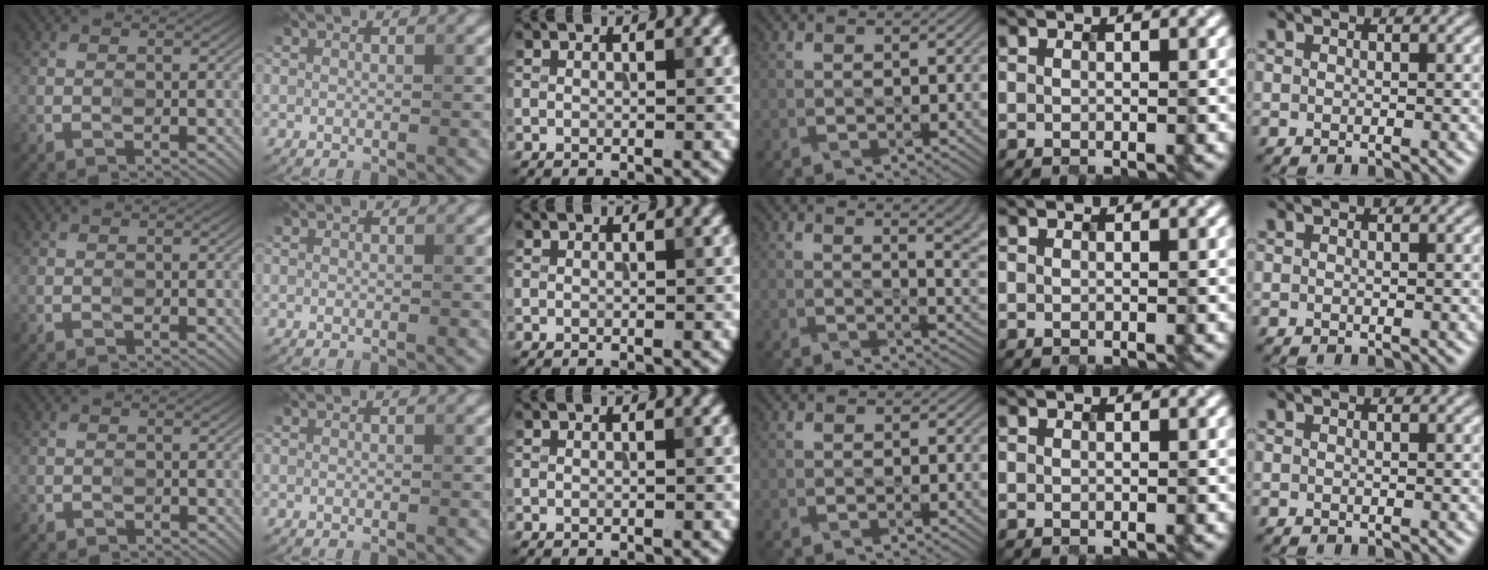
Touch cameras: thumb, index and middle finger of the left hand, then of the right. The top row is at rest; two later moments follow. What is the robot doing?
{"motion": "insert", "object": "connector and pipe"}